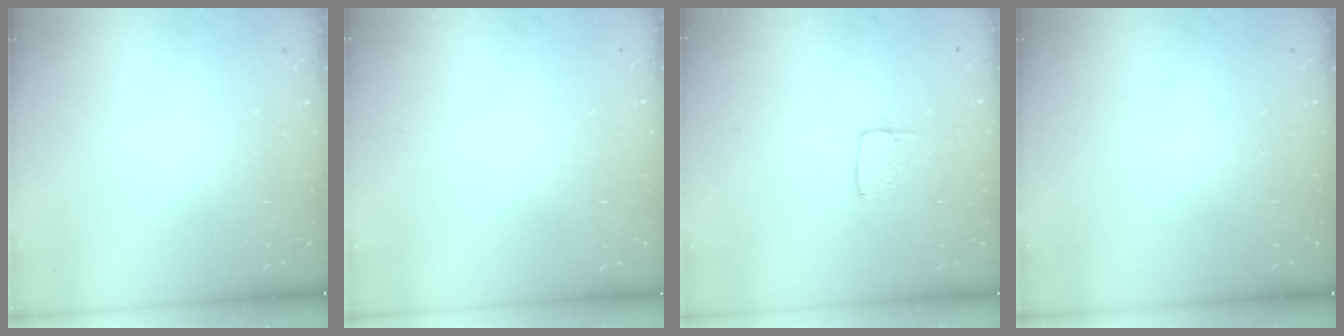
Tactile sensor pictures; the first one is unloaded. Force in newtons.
{"total": 0.0}
{"total": 3.8, "press": 3.8, "slide": 0.2}
{"total": 0.0}